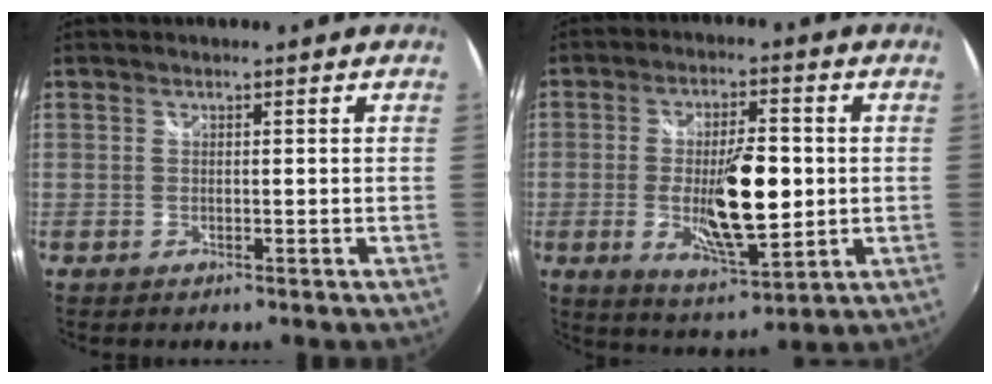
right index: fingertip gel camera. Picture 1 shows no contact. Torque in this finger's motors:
{"motor_torque": [1.77, -0.37, 0.98, 0.21]}